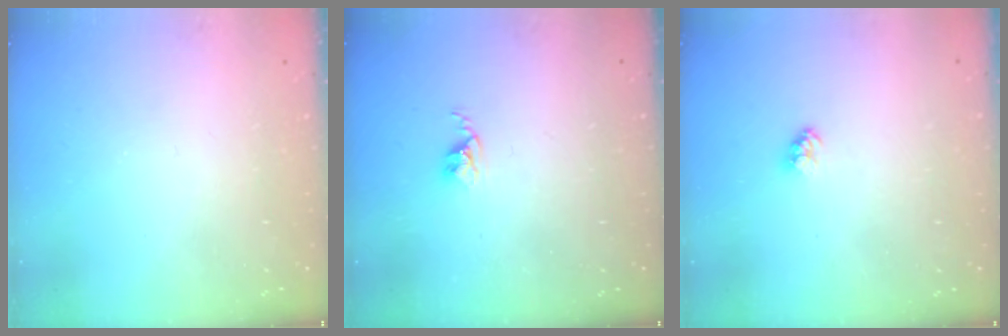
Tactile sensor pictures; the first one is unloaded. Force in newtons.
{"total": 2.6, "press": 2.6, "slide": 0.4}
{"total": 2.4, "press": 2.4, "slide": 0.1}